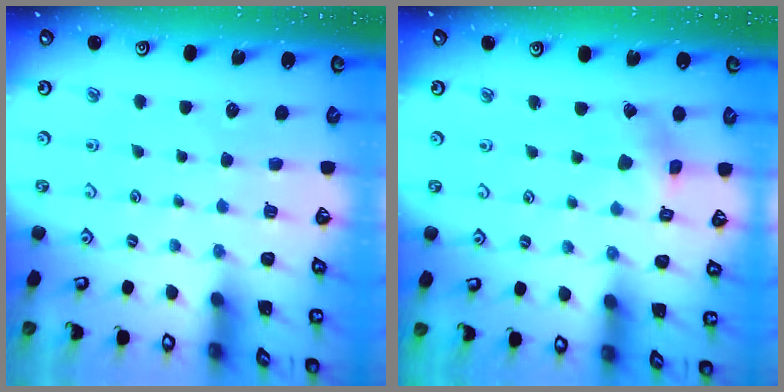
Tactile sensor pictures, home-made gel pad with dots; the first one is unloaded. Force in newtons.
{"total": 2.4, "press": 2.4, "slide": 0.5}